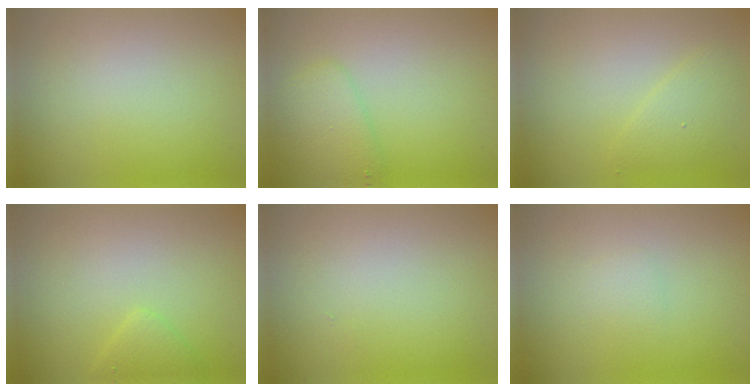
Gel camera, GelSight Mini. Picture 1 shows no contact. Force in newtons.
{"total": 2.6, "press": 2.5, "slide": 0.2}
{"total": 2.0, "press": 2.0, "slide": 0.2}
{"total": 1.5, "press": 1.5, "slide": 0.1}
{"total": 0.0}
{"total": 0.9, "press": 0.9, "slide": 0.0}